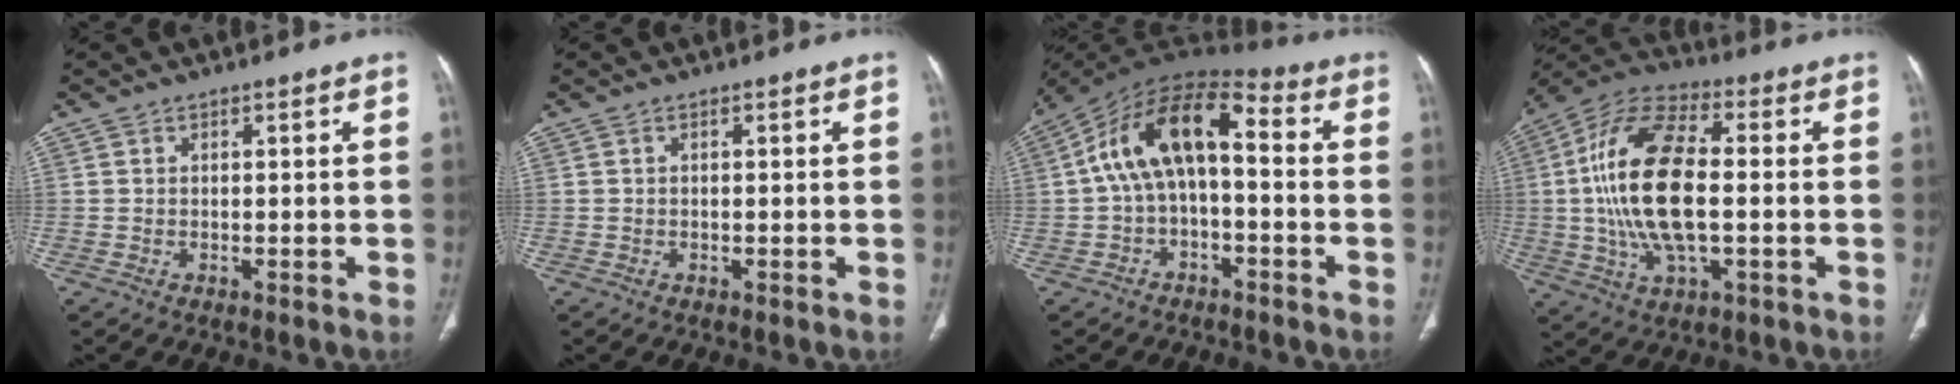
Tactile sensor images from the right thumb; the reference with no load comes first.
{"total": 0.0}
{"total": 13.7, "force": [0.3, 7.2, 11.6], "torque": [-0.196, 0.057, -0.008]}
{"total": 19.6, "force": [-0.4, 9.2, 17.3], "torque": [-0.344, 0.020, -0.008]}